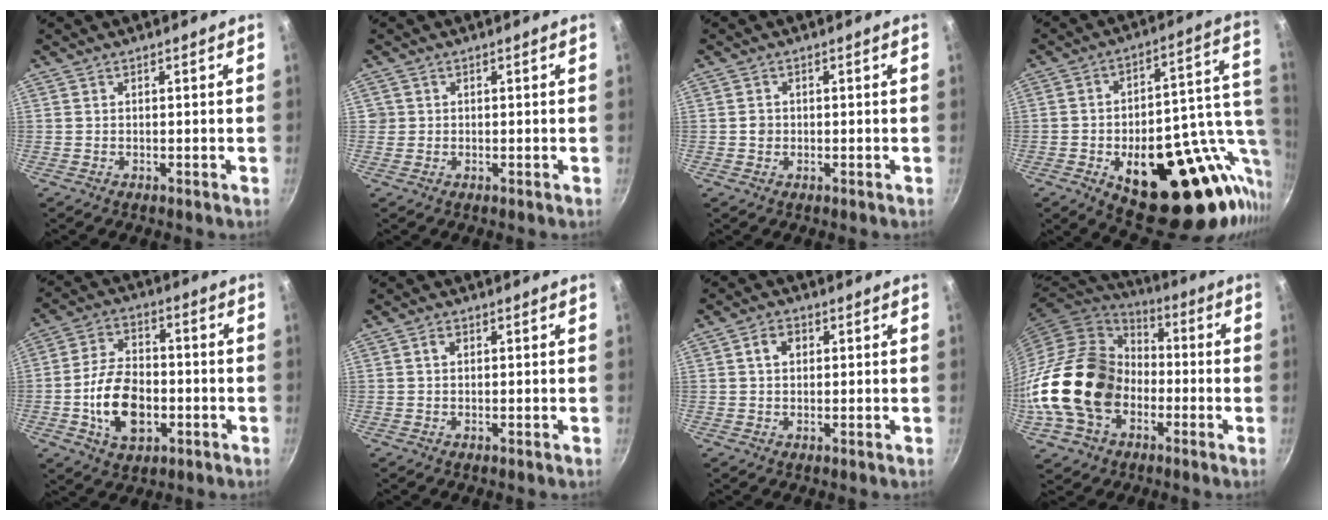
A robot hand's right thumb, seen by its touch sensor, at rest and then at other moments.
{"total": 1.3, "force": [0.1, 1.3, 0.2], "torque": [0.007, 0.006, 0.000]}
{"total": 1.5, "force": [-0.2, 1.4, 0.6], "torque": [-0.002, 0.006, -0.003]}
{"total": 29.7, "force": [-7.4, 14.6, 24.8], "torque": [-0.286, 0.014, -0.088]}
{"total": 13.1, "force": [-3.1, 8.3, 9.6], "torque": [-0.155, 0.023, -0.055]}
{"total": 1.5, "force": [0.4, 1.1, 0.9], "torque": [-0.012, 0.004, 0.005]}
{"total": 3.5, "force": [0.8, 2.6, 2.1], "torque": [-0.022, 0.006, 0.011]}
{"total": 21.9, "force": [-4.7, 16.6, 13.5], "torque": [-0.236, 0.048, -0.090]}